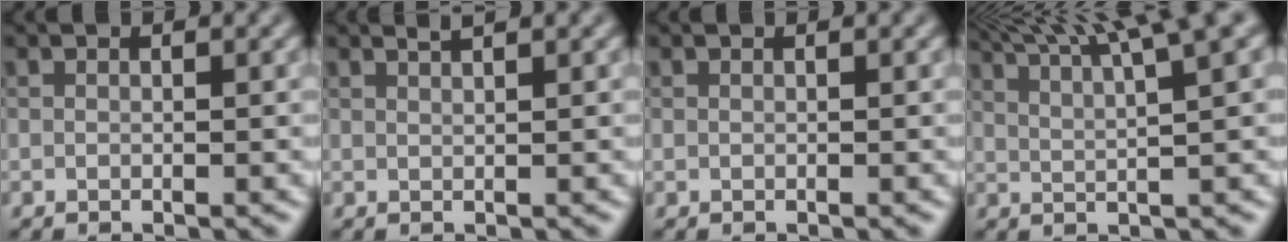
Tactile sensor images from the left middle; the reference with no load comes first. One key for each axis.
{"total": 1.0, "fx": 0.8, "fy": 0.2, "fz": 0.5, "tx": -0.004, "ty": -0.001, "tz": 0.009}
{"total": 0.0}
{"total": 10.4, "fx": 7.5, "fy": 2.2, "fz": 6.9, "tx": -0.084, "ty": 0.043, "tz": 0.073}